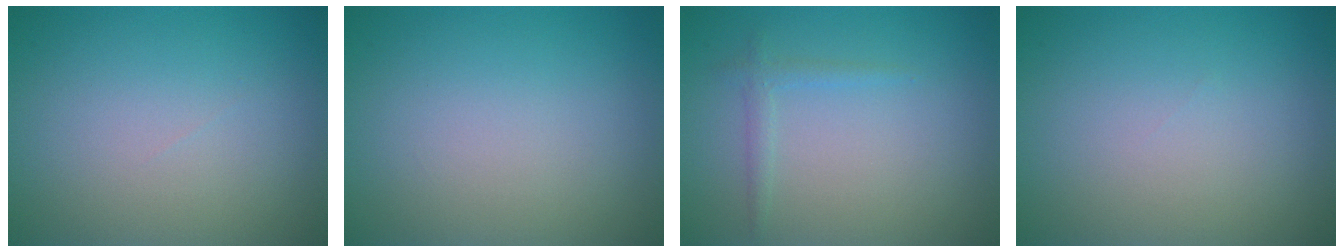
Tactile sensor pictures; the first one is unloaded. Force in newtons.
{"total": 0.0}
{"total": 1.1, "press": 1.1, "slide": 0.1}
{"total": 0.0}